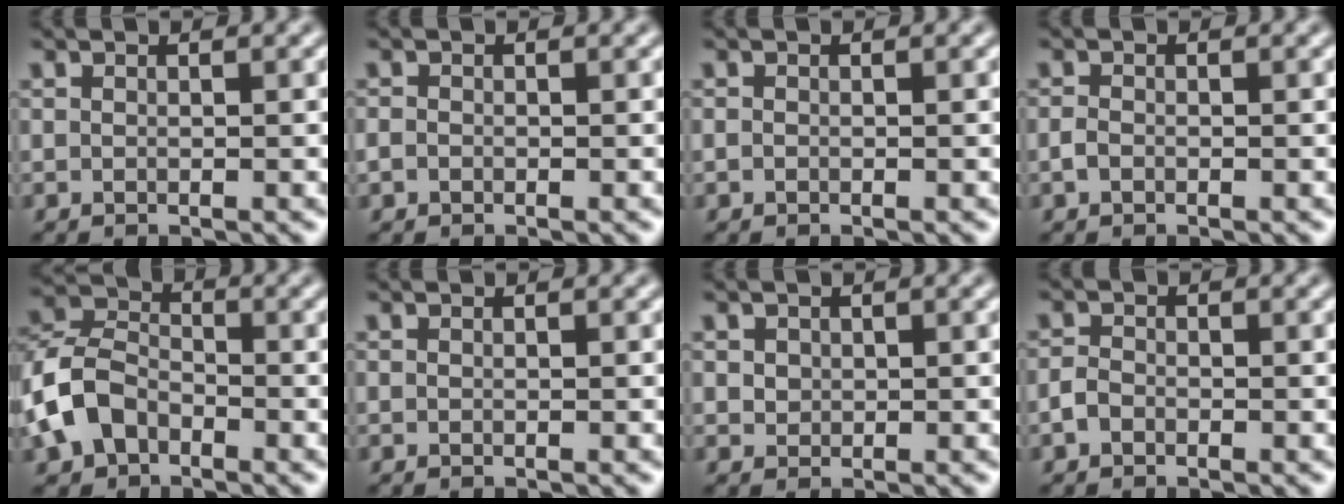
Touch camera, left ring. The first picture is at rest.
{"total": 0.7, "force": [-0.3, 0.5, 0.2], "torque": [-0.003, -0.003, -0.007]}
{"total": 0.0}
{"total": 0.8, "force": [-0.4, 0.5, 0.5], "torque": [-0.011, 0.000, -0.010]}
{"total": 6.3, "force": [-2.4, 4.4, 3.7], "torque": [-0.087, 0.007, -0.059]}
{"total": 0.0}
{"total": 0.9, "force": [0.3, 0.8, 0.2], "torque": [-0.001, -0.004, 0.010]}
{"total": 1.2, "force": [-0.7, 0.8, 0.5], "torque": [-0.009, 0.003, -0.017]}